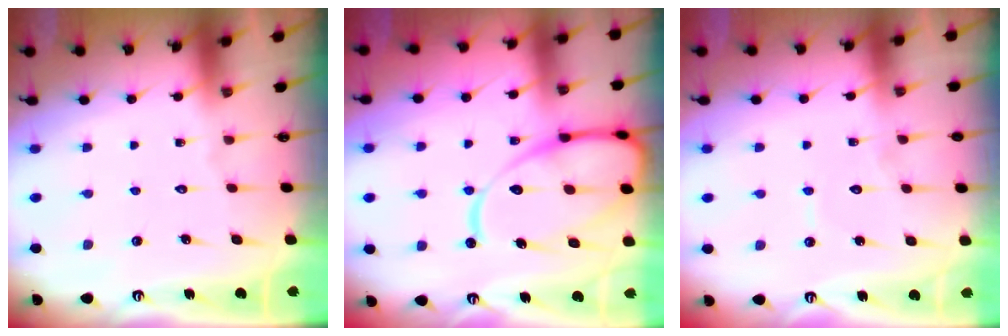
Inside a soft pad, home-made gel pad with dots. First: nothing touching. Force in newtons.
{"total": 17.4, "press": 17.3, "slide": 2.0}
{"total": 3.7, "press": 3.7, "slide": 0.3}